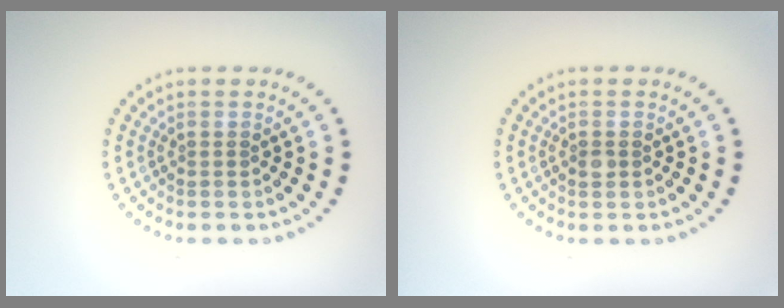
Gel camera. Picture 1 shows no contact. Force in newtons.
{"total": 0.9, "press": 0.9, "slide": 0.1}